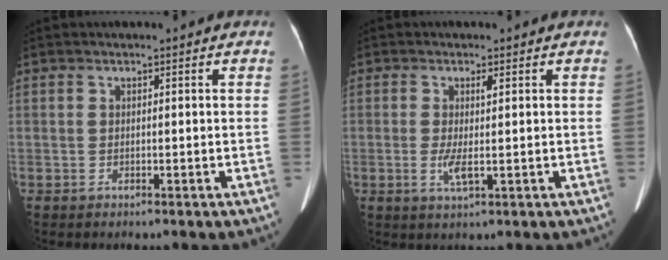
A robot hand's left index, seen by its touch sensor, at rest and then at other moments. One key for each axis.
{"total": 3.5, "fx": -0.4, "fy": 0.6, "fz": 3.4, "tx": -0.072, "ty": -0.006, "tz": -0.005}